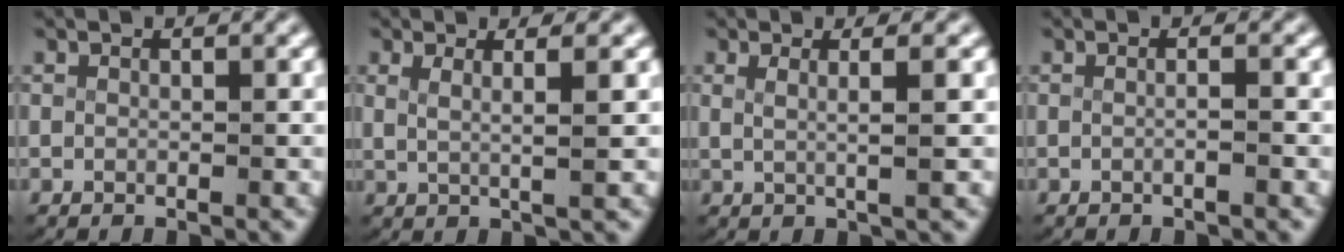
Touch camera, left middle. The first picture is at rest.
{"total": 2.6, "force": [1.1, 0.2, 2.3], "torque": [-0.044, -0.005, 0.027]}
{"total": 2.3, "force": [0.8, 0.0, 2.1], "torque": [-0.040, -0.004, 0.018]}
{"total": 0.9, "force": [-0.5, -0.2, 0.7], "torque": [-0.012, -0.002, -0.010]}